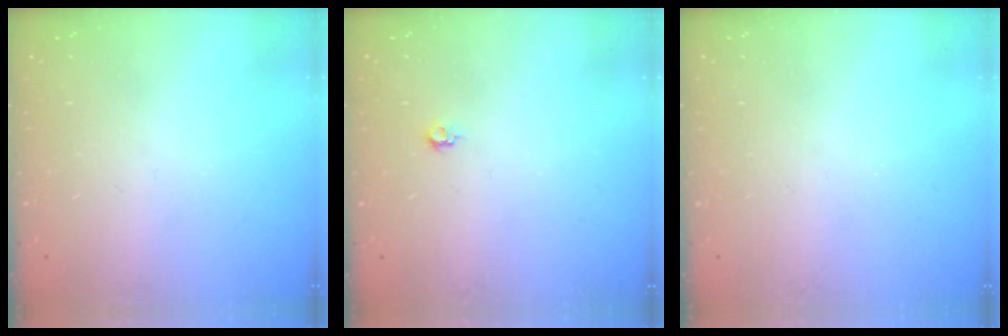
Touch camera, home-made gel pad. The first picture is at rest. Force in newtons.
{"total": 4.0, "press": 4.0, "slide": 0.6}
{"total": 0.0}